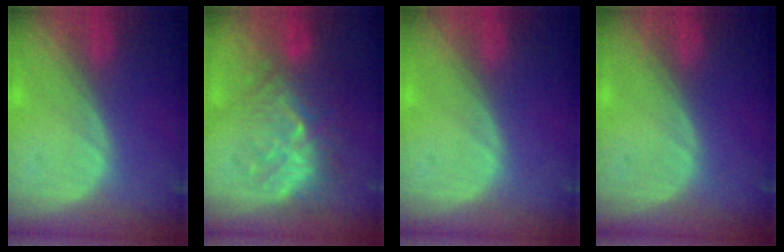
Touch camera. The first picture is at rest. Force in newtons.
{"total": 9.3, "press": 8.9, "slide": 2.6}
{"total": 0.0}
{"total": 0.0}